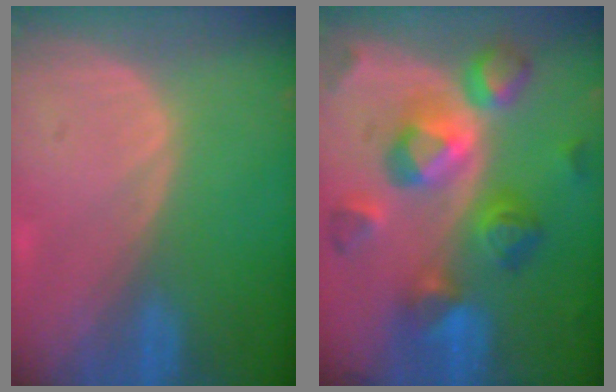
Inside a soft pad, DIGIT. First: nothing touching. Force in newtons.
{"total": 11.4, "press": 11.3, "slide": 0.9}